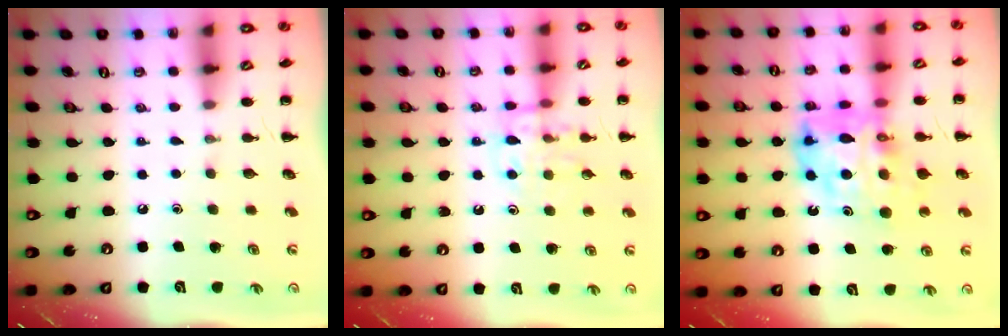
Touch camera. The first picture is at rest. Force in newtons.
{"total": 11.5, "press": 11.4, "slide": 1.2}
{"total": 14.8, "press": 14.2, "slide": 4.0}